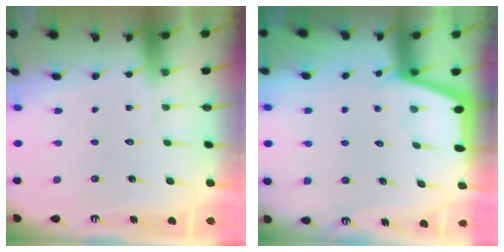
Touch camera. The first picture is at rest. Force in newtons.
{"total": 1.8, "press": 1.8, "slide": 0.4}